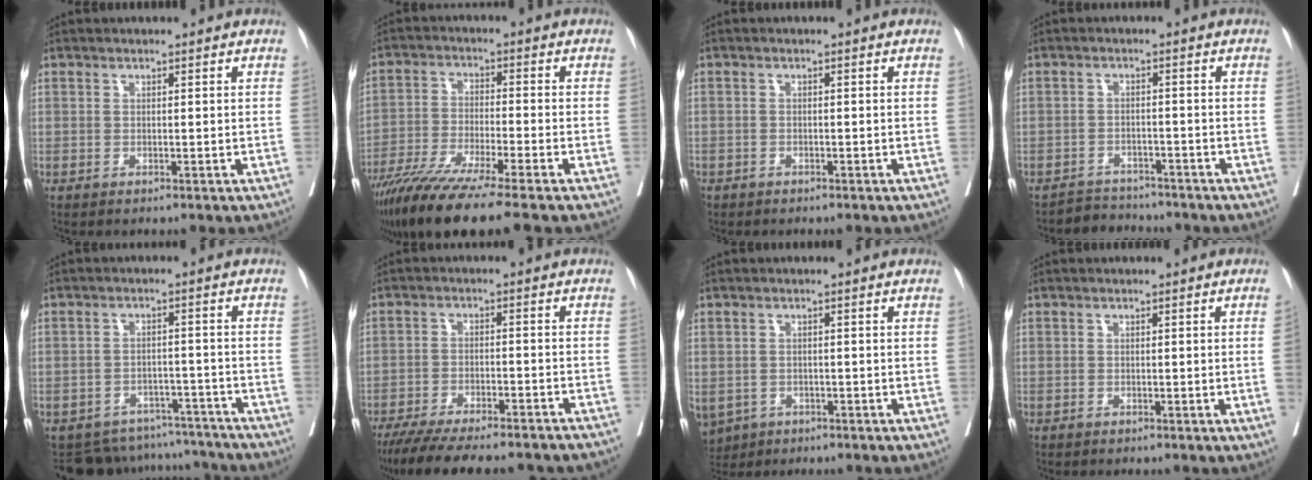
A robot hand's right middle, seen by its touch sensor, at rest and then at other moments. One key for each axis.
{"total": 13.1, "fx": -10.1, "fy": -0.6, "fz": 8.2, "tx": -0.141, "ty": -0.043, "tz": -0.170}
{"total": 1.1, "fx": -0.8, "fy": 0.6, "fz": 0.2, "tx": -0.011, "ty": 0.001, "tz": -0.015}
{"total": 3.9, "fx": -3.6, "fy": 1.2, "fz": -1.1, "tx": 0.020, "ty": 0.001, "tz": -0.059}
{"total": 11.6, "fx": -10.8, "fy": 4.3, "fz": 0.3, "tx": -0.001, "ty": 0.028, "tz": -0.135}
{"total": 20.4, "fx": -17.8, "fy": 3.7, "fz": 9.2, "tx": -0.146, "ty": -0.028, "tz": -0.243}
{"total": 8.5, "fx": -4.0, "fy": 6.8, "fz": 3.1, "tx": -0.090, "ty": -0.003, "tz": -0.055}
{"total": 1.0, "fx": -0.2, "fy": -0.4, "fz": 0.9, "tx": -0.012, "ty": -0.002, "tz": -0.003}